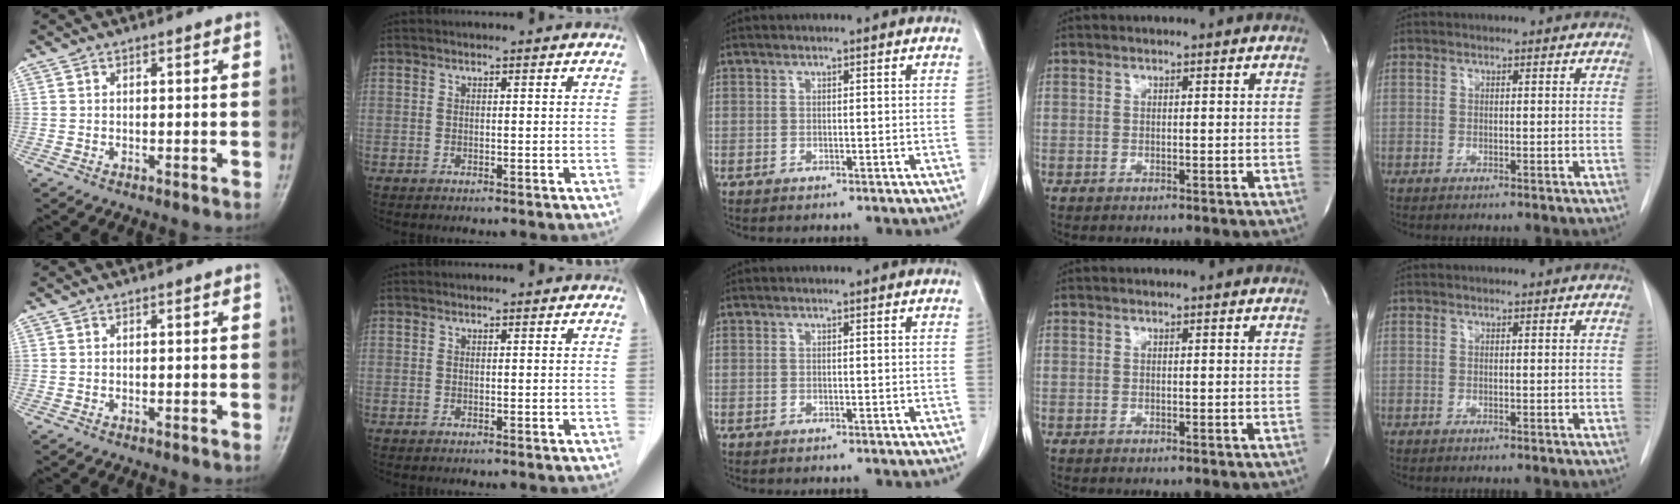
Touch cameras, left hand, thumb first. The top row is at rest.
{}